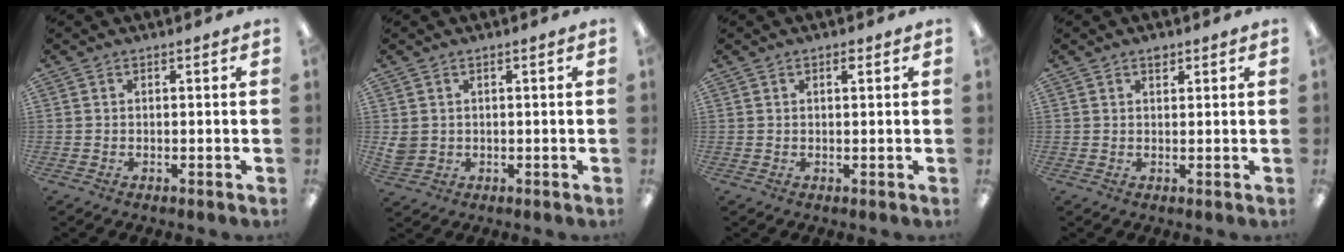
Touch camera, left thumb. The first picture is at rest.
{"total": 2.8, "force": [0.9, 2.5, 0.9], "torque": [-0.020, 0.004, 0.018]}
{"total": 1.1, "force": [0.7, 0.4, 0.7], "torque": [-0.008, -0.002, 0.011]}
{"total": 1.7, "force": [1.2, 0.8, 0.7], "torque": [-0.001, -0.006, 0.019]}